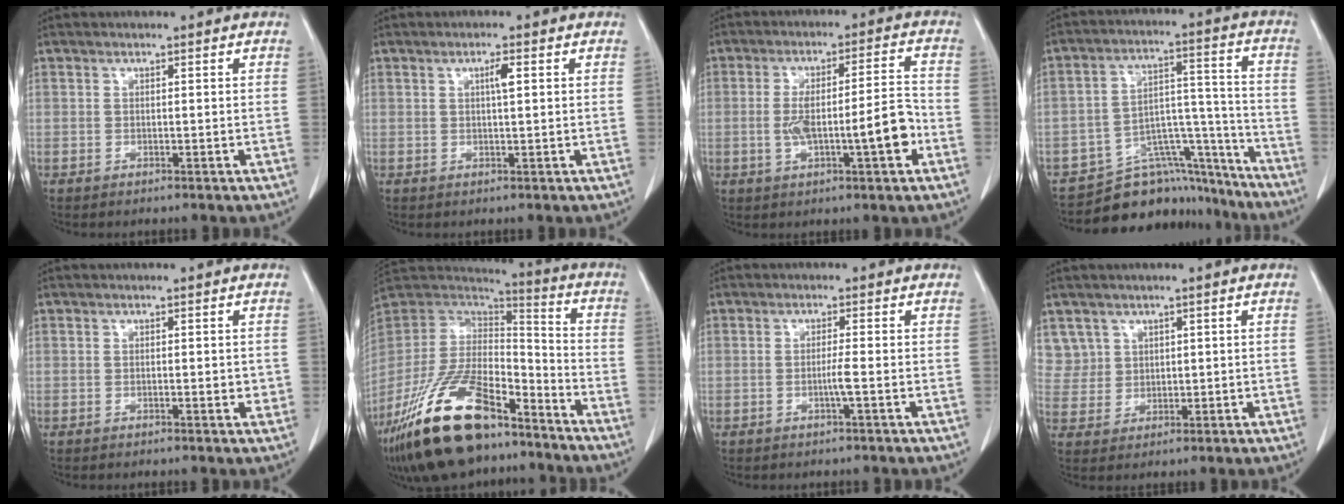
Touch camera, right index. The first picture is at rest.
{"total": 1.9, "force": [0.6, 0.1, 1.8], "torque": [-0.033, 0.002, 0.009]}
{"total": 10.4, "force": [-2.6, 1.6, 10.0], "torque": [-0.165, 0.019, -0.035]}
{"total": 14.5, "force": [-13.3, 5.4, 2.1], "torque": [-0.011, 0.074, -0.198]}
{"total": 1.6, "force": [-0.1, 0.7, 1.4], "torque": [-0.015, 0.000, 0.000]}
{"total": 23.7, "force": [-16.3, 8.8, 14.9], "torque": [-0.306, -0.009, -0.292]}
{"total": 1.8, "force": [-0.6, -0.4, 1.7], "torque": [-0.032, -0.002, -0.011]}
{"total": 4.8, "force": [2.6, 4.0, -0.3], "torque": [0.016, 0.006, 0.056]}